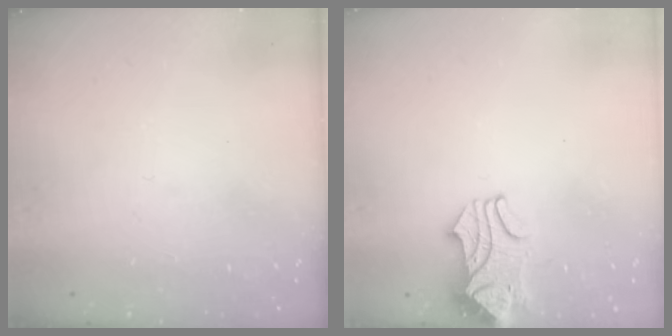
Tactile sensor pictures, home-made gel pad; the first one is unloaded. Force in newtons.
{"total": 2.2, "press": 2.1, "slide": 0.5}